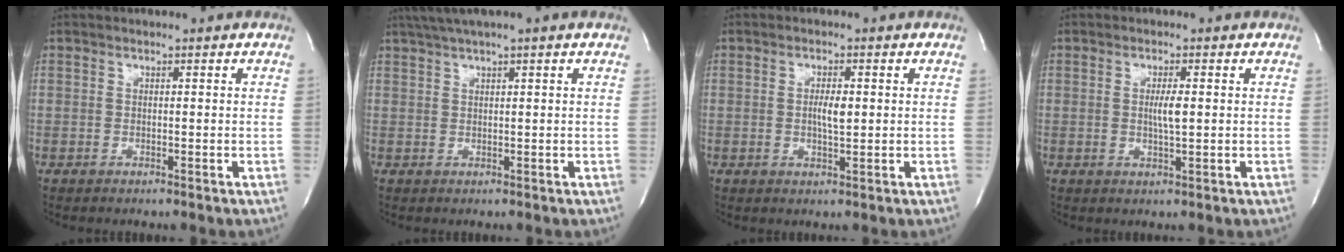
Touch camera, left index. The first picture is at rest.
{"total": 4.2, "force": [3.1, -0.8, 2.8], "torque": [-0.051, 0.015, 0.056]}
{"total": 2.8, "force": [-0.2, 0.7, 2.7], "torque": [-0.048, -0.010, -0.003]}
{"total": 2.6, "force": [-0.1, 0.2, 2.6], "torque": [-0.048, -0.012, -0.003]}